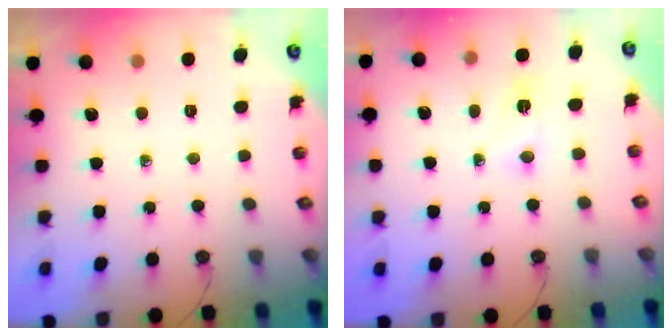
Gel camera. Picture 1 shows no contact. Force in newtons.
{"total": 2.9, "press": 2.8, "slide": 0.6}